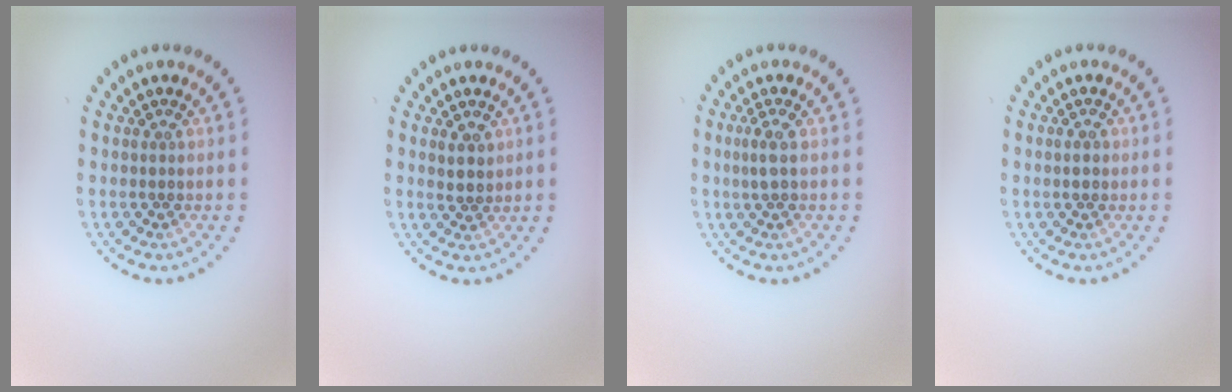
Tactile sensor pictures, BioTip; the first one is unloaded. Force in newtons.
{"total": 1.6, "press": 1.4, "slide": 0.7}
{"total": 1.4, "press": 1.3, "slide": 0.6}
{"total": 1.2, "press": 1.2, "slide": 0.0}